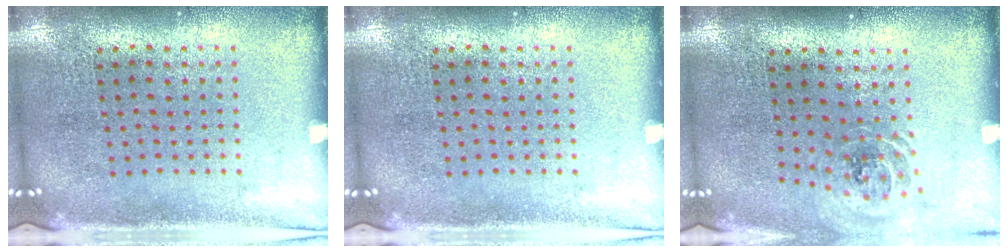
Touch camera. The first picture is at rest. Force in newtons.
{"total": 0.0}
{"total": 1.1, "press": 1.1, "slide": 0.2}